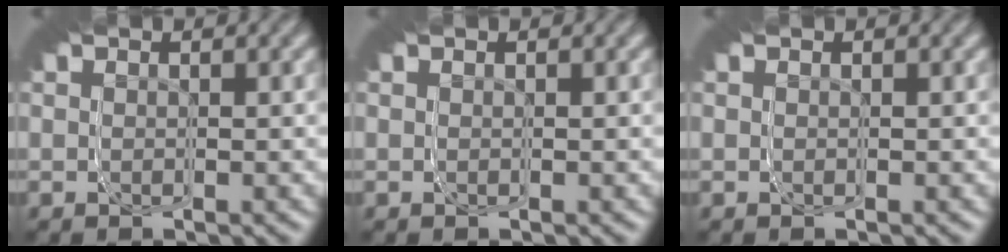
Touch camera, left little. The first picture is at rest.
{"total": 0.0}
{"total": 0.0}